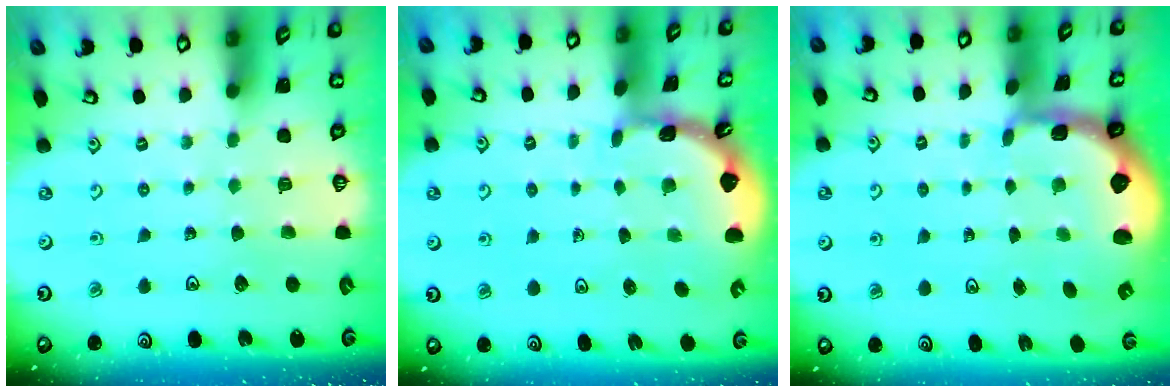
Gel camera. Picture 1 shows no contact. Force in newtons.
{"total": 1.7, "press": 1.7, "slide": 0.1}
{"total": 2.3, "press": 1.5, "slide": 1.8}